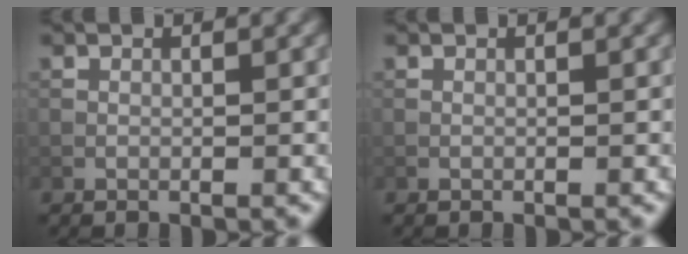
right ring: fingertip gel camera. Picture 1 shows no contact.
{"total": 0.0}